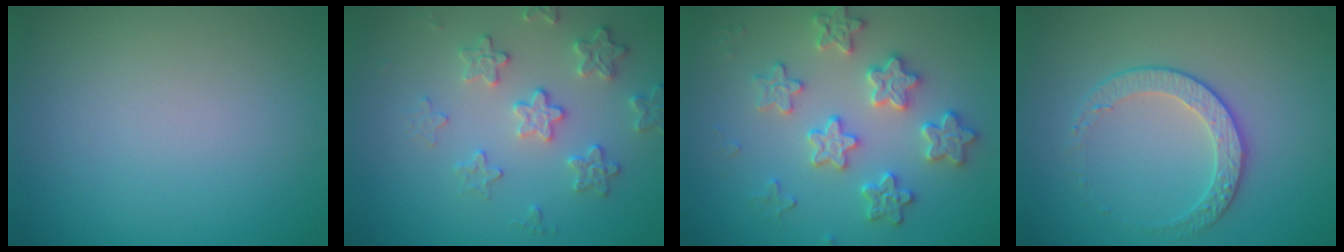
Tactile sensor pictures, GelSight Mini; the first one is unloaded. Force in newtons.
{"total": 3.2, "press": 3.2, "slide": 0.5}
{"total": 3.8, "press": 3.8, "slide": 0.3}
{"total": 2.4, "press": 1.9, "slide": 1.5}